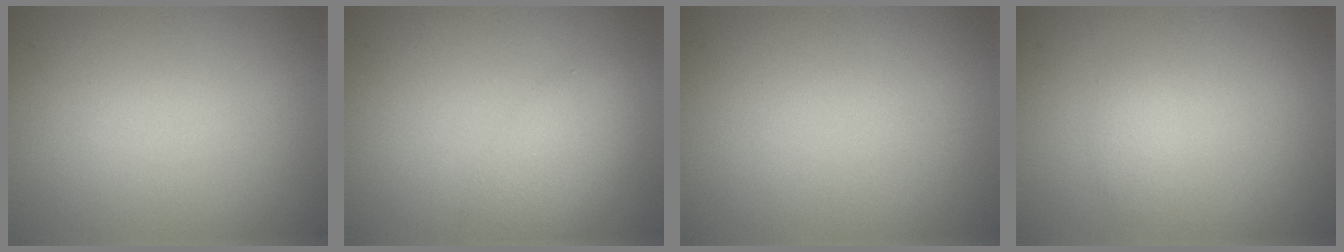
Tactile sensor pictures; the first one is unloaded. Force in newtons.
{"total": 3.9, "press": 3.9, "slide": 0.2}
{"total": 0.0}
{"total": 0.9, "press": 0.9, "slide": 0.0}